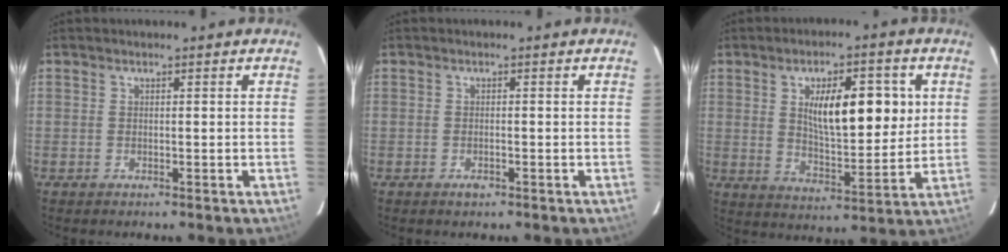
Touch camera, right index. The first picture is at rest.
{"total": 1.1, "force": [-0.6, 0.4, 0.8], "torque": [-0.016, -0.002, -0.006]}
{"total": 12.5, "force": [3.3, 4.3, 11.2], "torque": [-0.180, 0.007, 0.060]}